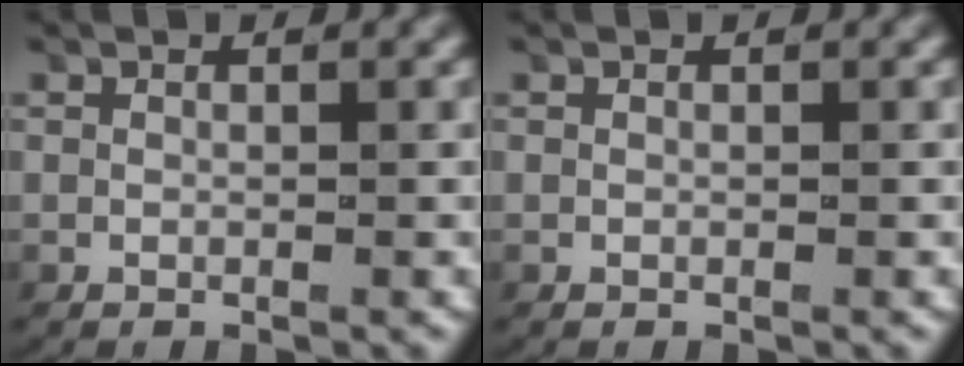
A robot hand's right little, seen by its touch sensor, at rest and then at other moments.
{"total": 0.0}